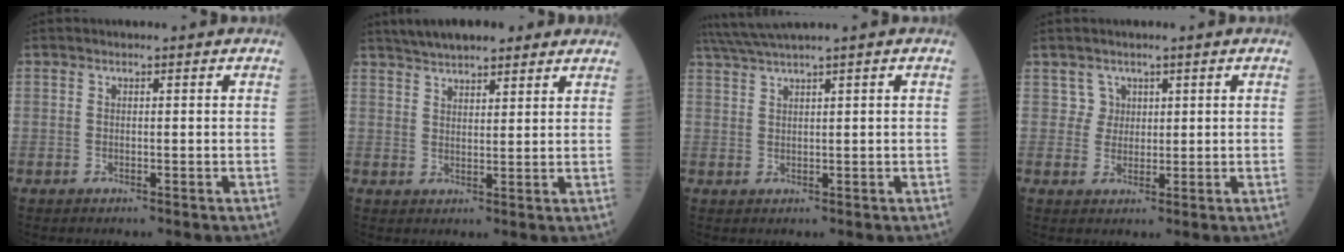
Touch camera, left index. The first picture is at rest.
{"total": 9.9, "force": [8.1, 2.8, 5.0], "torque": [-0.073, 0.031, 0.122]}
{"total": 4.0, "force": [3.2, -1.3, 2.0], "torque": [-0.050, 0.013, 0.072]}
{"total": 2.1, "force": [1.0, 1.9, -0.2], "torque": [0.008, 0.003, 0.012]}